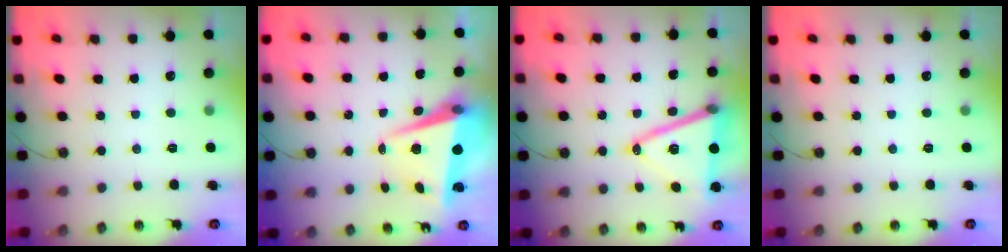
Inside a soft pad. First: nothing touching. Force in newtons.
{"total": 8.1, "press": 7.9, "slide": 1.8}
{"total": 17.3, "press": 16.9, "slide": 3.7}
{"total": 0.0}